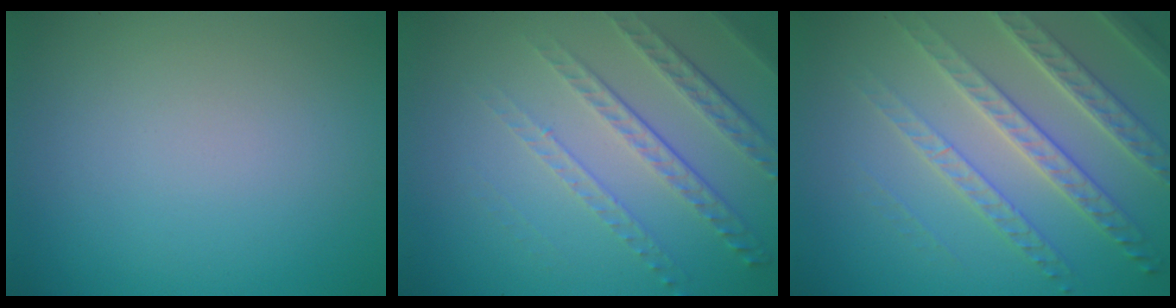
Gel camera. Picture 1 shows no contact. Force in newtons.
{"total": 5.0, "press": 3.2, "slide": 3.8}
{"total": 6.5, "press": 4.8, "slide": 4.4}